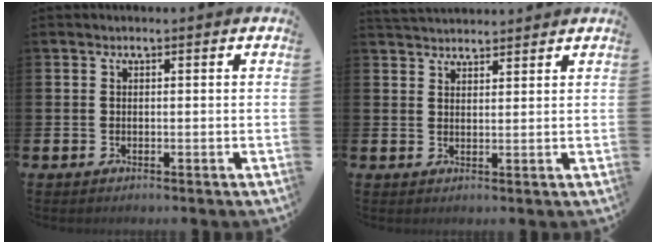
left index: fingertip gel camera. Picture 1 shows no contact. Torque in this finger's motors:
{"motor_torque": [0.22, -1.37, 0.36, 0.09]}